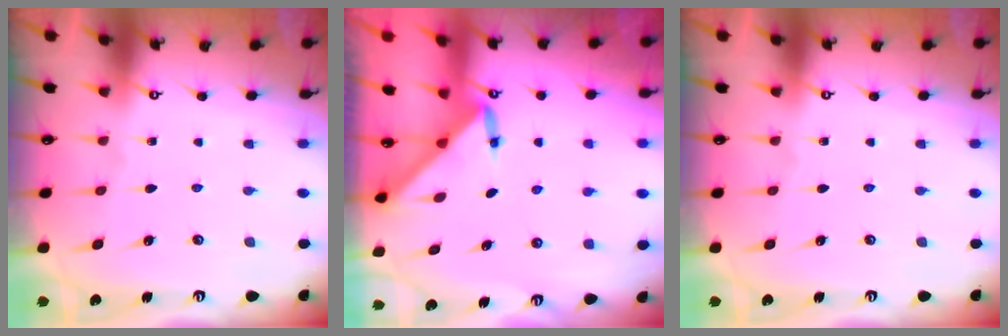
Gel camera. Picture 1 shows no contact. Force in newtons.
{"total": 3.3, "press": 3.3, "slide": 0.2}
{"total": 0.0}